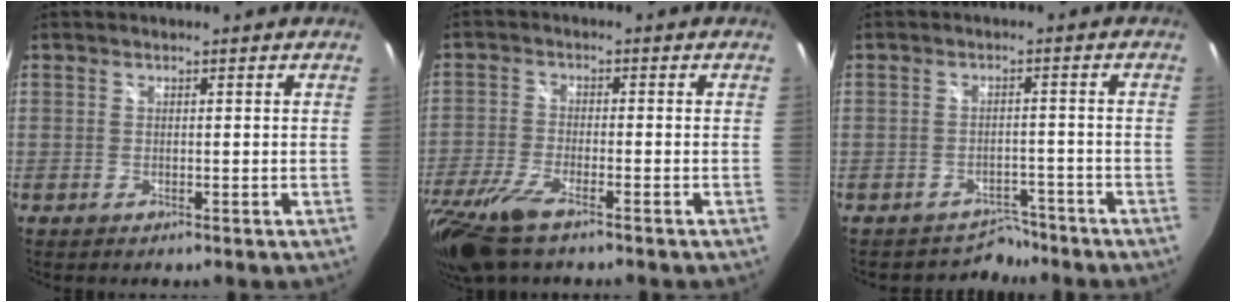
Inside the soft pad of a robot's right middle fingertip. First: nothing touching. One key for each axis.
{"total": 11.6, "fx": -8.1, "fy": 3.4, "fz": 7.6, "tx": -0.181, "ty": -0.044, "tz": -0.158}
{"total": 4.1, "fx": -3.5, "fy": 2.0, "fz": -0.7, "tx": 0.014, "ty": 0.018, "tz": -0.051}